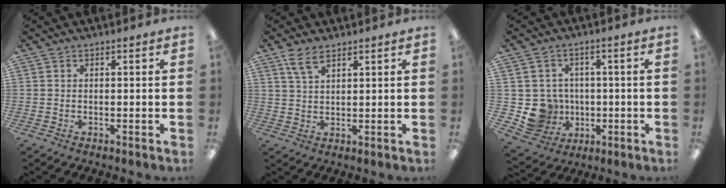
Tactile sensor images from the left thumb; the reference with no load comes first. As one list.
[{"total": 4.7, "force": [3.4, 1.9, 2.7], "torque": [-0.060, -0.004, 0.064]}, {"total": 9.2, "force": [-0.8, 8.9, 1.8], "torque": [-0.066, 0.005, -0.003]}]